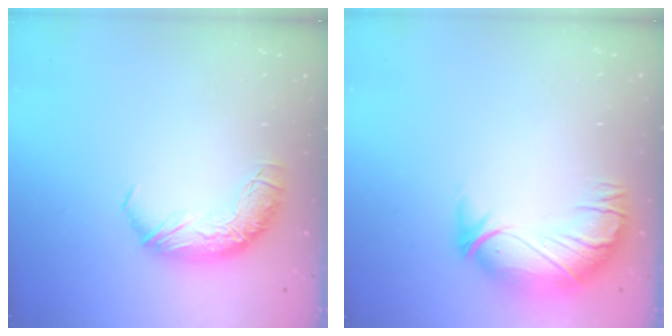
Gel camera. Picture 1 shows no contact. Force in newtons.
{"total": 3.0, "press": 0.4, "slide": 3.0}